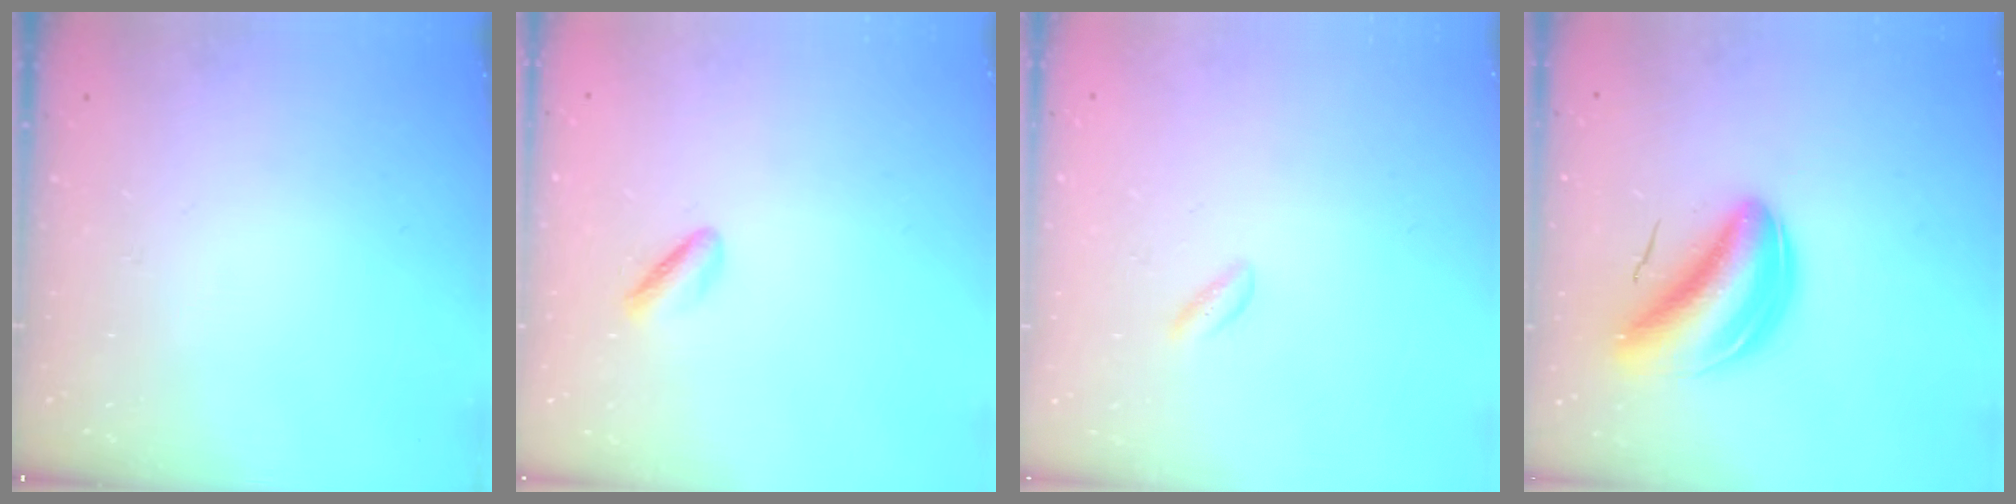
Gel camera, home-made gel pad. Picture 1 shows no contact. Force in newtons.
{"total": 1.7, "press": 1.4, "slide": 1.0}
{"total": 1.4, "press": 1.1, "slide": 0.8}
{"total": 8.5, "press": 8.2, "slide": 2.3}